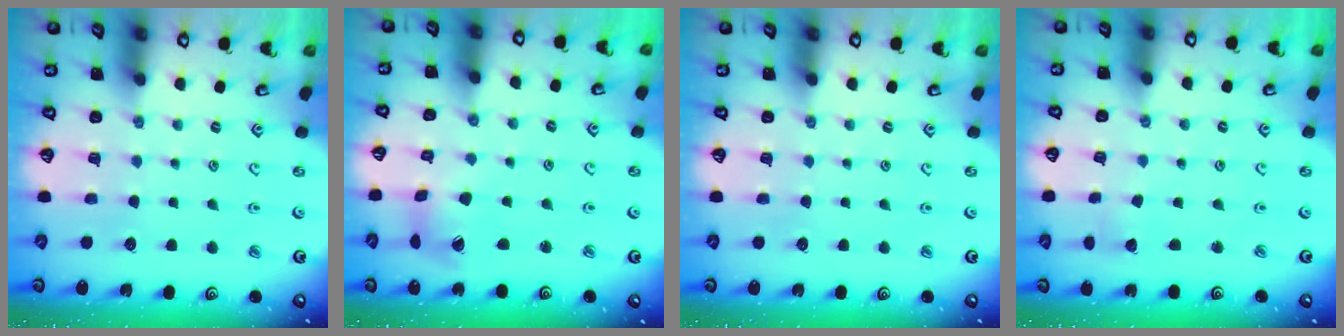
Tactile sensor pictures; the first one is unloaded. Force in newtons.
{"total": 6.8, "press": 6.8, "slide": 0.8}
{"total": 0.0}
{"total": 1.9, "press": 1.9, "slide": 0.3}